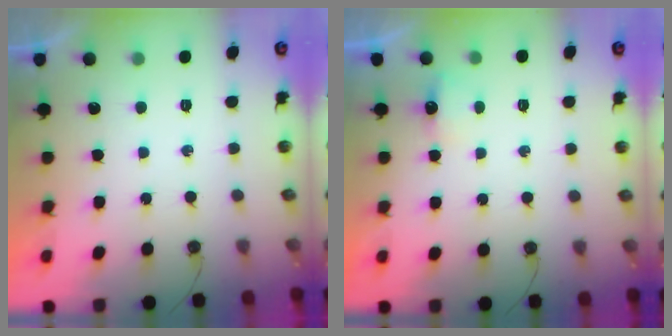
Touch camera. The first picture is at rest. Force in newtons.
{"total": 2.9, "press": 2.9, "slide": 0.3}